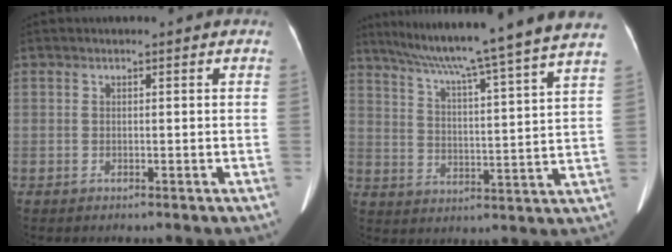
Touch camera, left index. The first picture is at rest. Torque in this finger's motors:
{"motor_torque": [0.21, -0.57, 0.22, 0.14]}